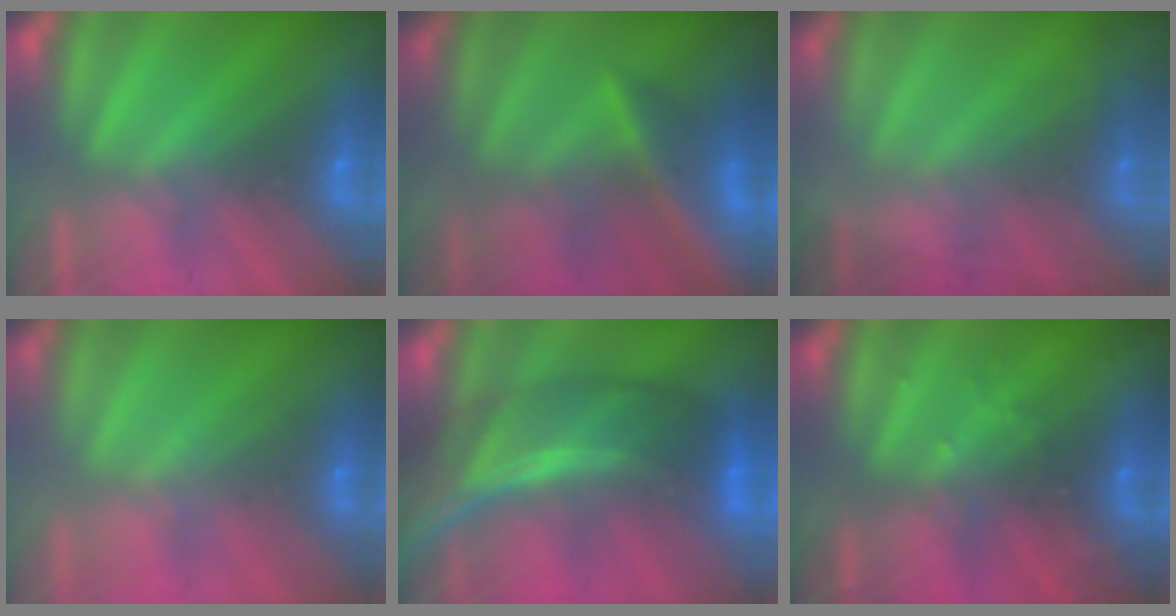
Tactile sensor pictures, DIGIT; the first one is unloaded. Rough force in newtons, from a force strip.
{"total": 8.7}
{"total": 7.2}
{"total": 2.1}
{"total": 7.5}
{"total": 2.9}